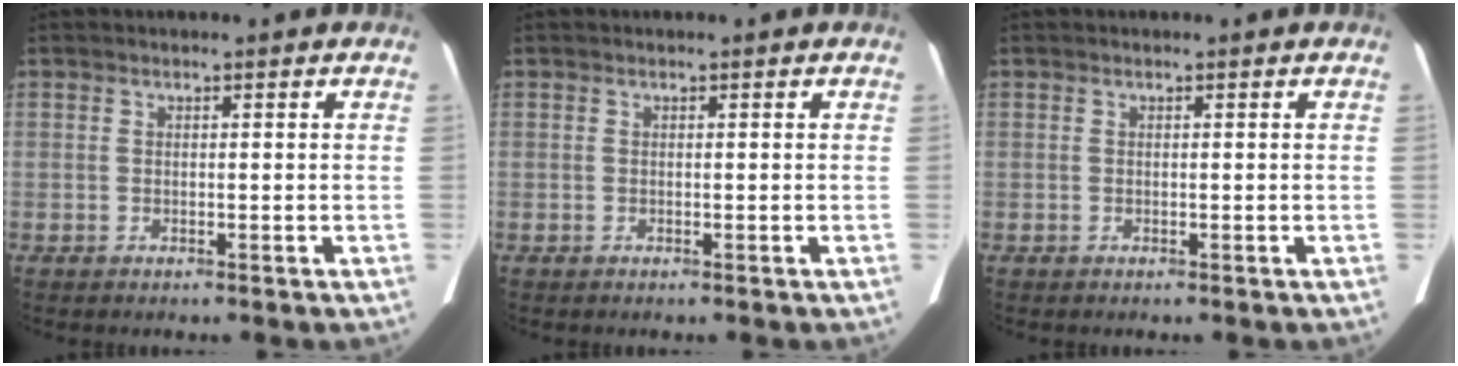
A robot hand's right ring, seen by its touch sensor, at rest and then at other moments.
{"total": 0.0}
{"total": 0.0}